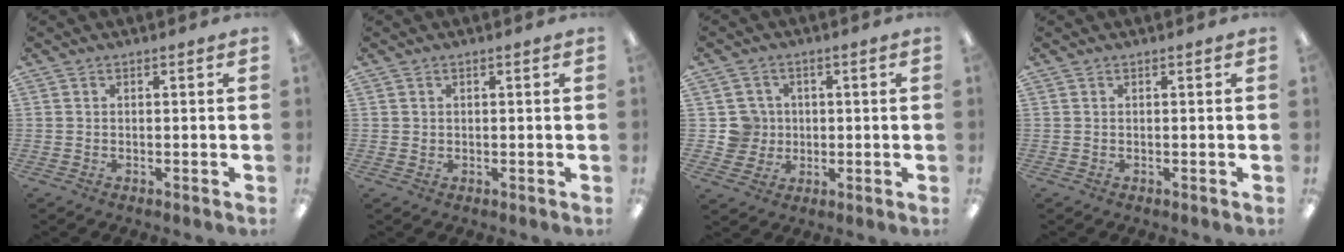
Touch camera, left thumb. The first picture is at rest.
{"total": 0.8, "force": [0.2, 0.7, 0.1], "torque": [-0.001, 0.004, 0.003]}
{"total": 6.2, "force": [0.6, 6.2, 0.4], "torque": [-0.005, 0.004, 0.014]}
{"total": 0.0}